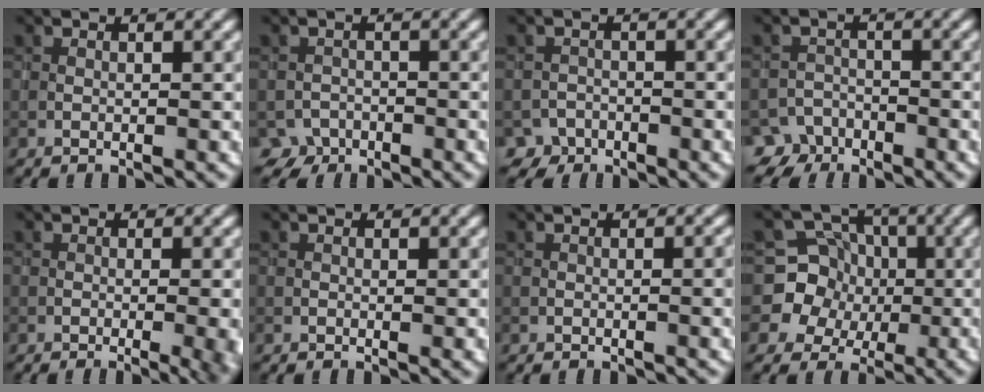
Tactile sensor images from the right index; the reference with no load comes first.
{"total": 3.3, "force": [-2.6, 2.0, 0.0], "torque": [0.016, 0.001, -0.040]}
{"total": 3.1, "force": [-2.4, 1.9, -0.1], "torque": [0.017, 0.002, -0.037]}
{"total": 4.7, "force": [-3.7, 2.8, 0.5], "torque": [0.004, -0.006, -0.056]}
{"total": 5.4, "force": [-1.6, 2.2, 4.7], "torque": [-0.042, -0.009, -0.007]}
{"total": 0.6, "force": [0.2, 0.3, 0.5], "torque": [-0.006, -0.005, 0.003]}
{"total": 1.6, "force": [-0.2, 0.6, 1.4], "torque": [-0.020, -0.007, -0.001]}
{"total": 6.5, "force": [-0.1, 6.3, 1.5], "torque": [-0.013, 0.026, -0.030]}